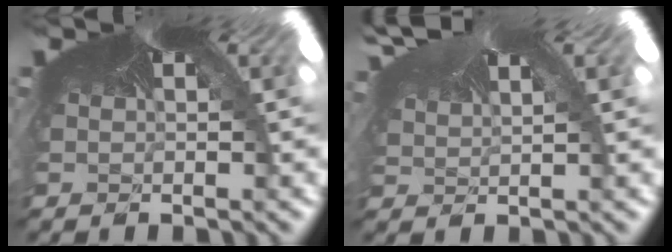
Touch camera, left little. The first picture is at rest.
{"total": 2.9, "force": [2.5, 0.9, 1.2], "torque": [-0.058, 0.028, 0.043]}